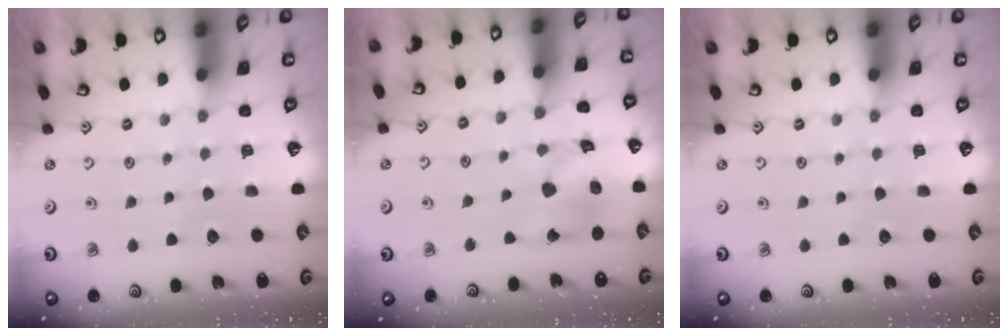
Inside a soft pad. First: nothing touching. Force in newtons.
{"total": 13.4, "press": 13.3, "slide": 1.8}
{"total": 0.0}